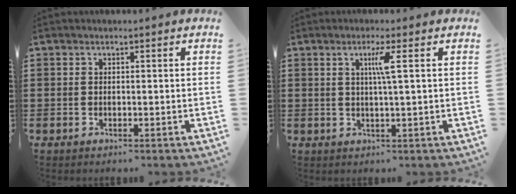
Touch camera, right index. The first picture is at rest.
{"total": 3.3, "force": [0.8, -0.4, 3.1], "torque": [-0.061, -0.004, 0.009]}